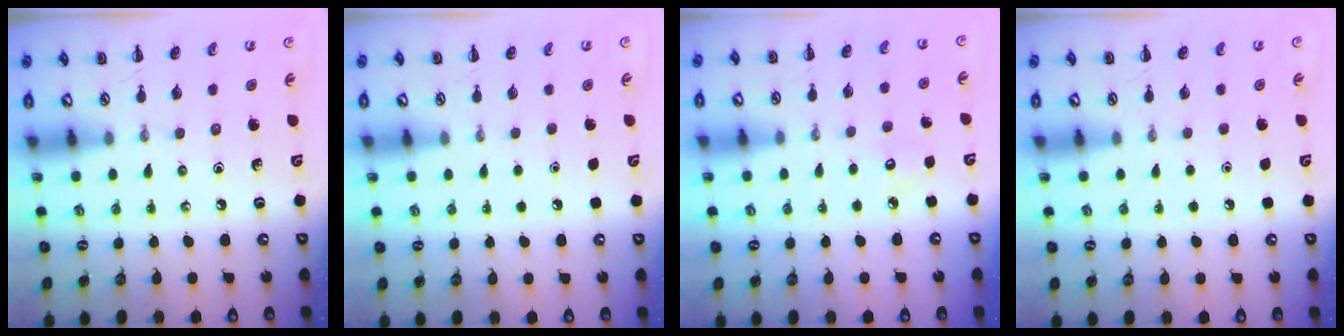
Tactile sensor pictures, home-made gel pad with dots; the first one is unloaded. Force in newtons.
{"total": 1.7, "press": 1.7, "slide": 0.1}
{"total": 4.3, "press": 4.2, "slide": 1.3}
{"total": 1.6, "press": 1.6, "slide": 0.1}